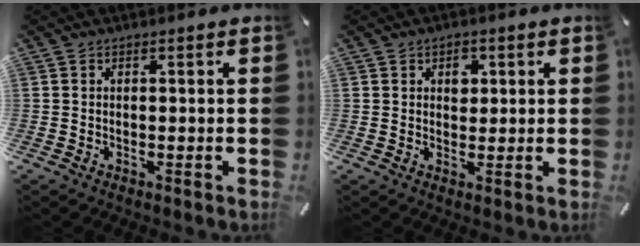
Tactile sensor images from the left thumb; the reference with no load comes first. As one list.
[{"total": 3.2, "force": [1.0, 2.4, 1.8], "torque": [0.000, -0.009, 0.006]}]